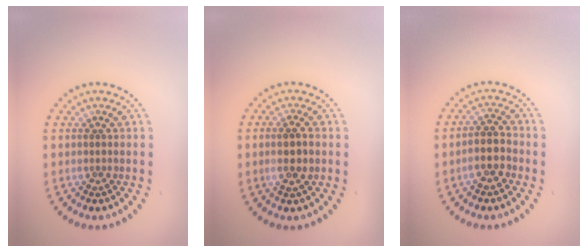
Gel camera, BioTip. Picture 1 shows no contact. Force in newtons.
{"total": 2.6, "press": 2.5, "slide": 0.8}
{"total": 2.9, "press": 2.7, "slide": 1.2}